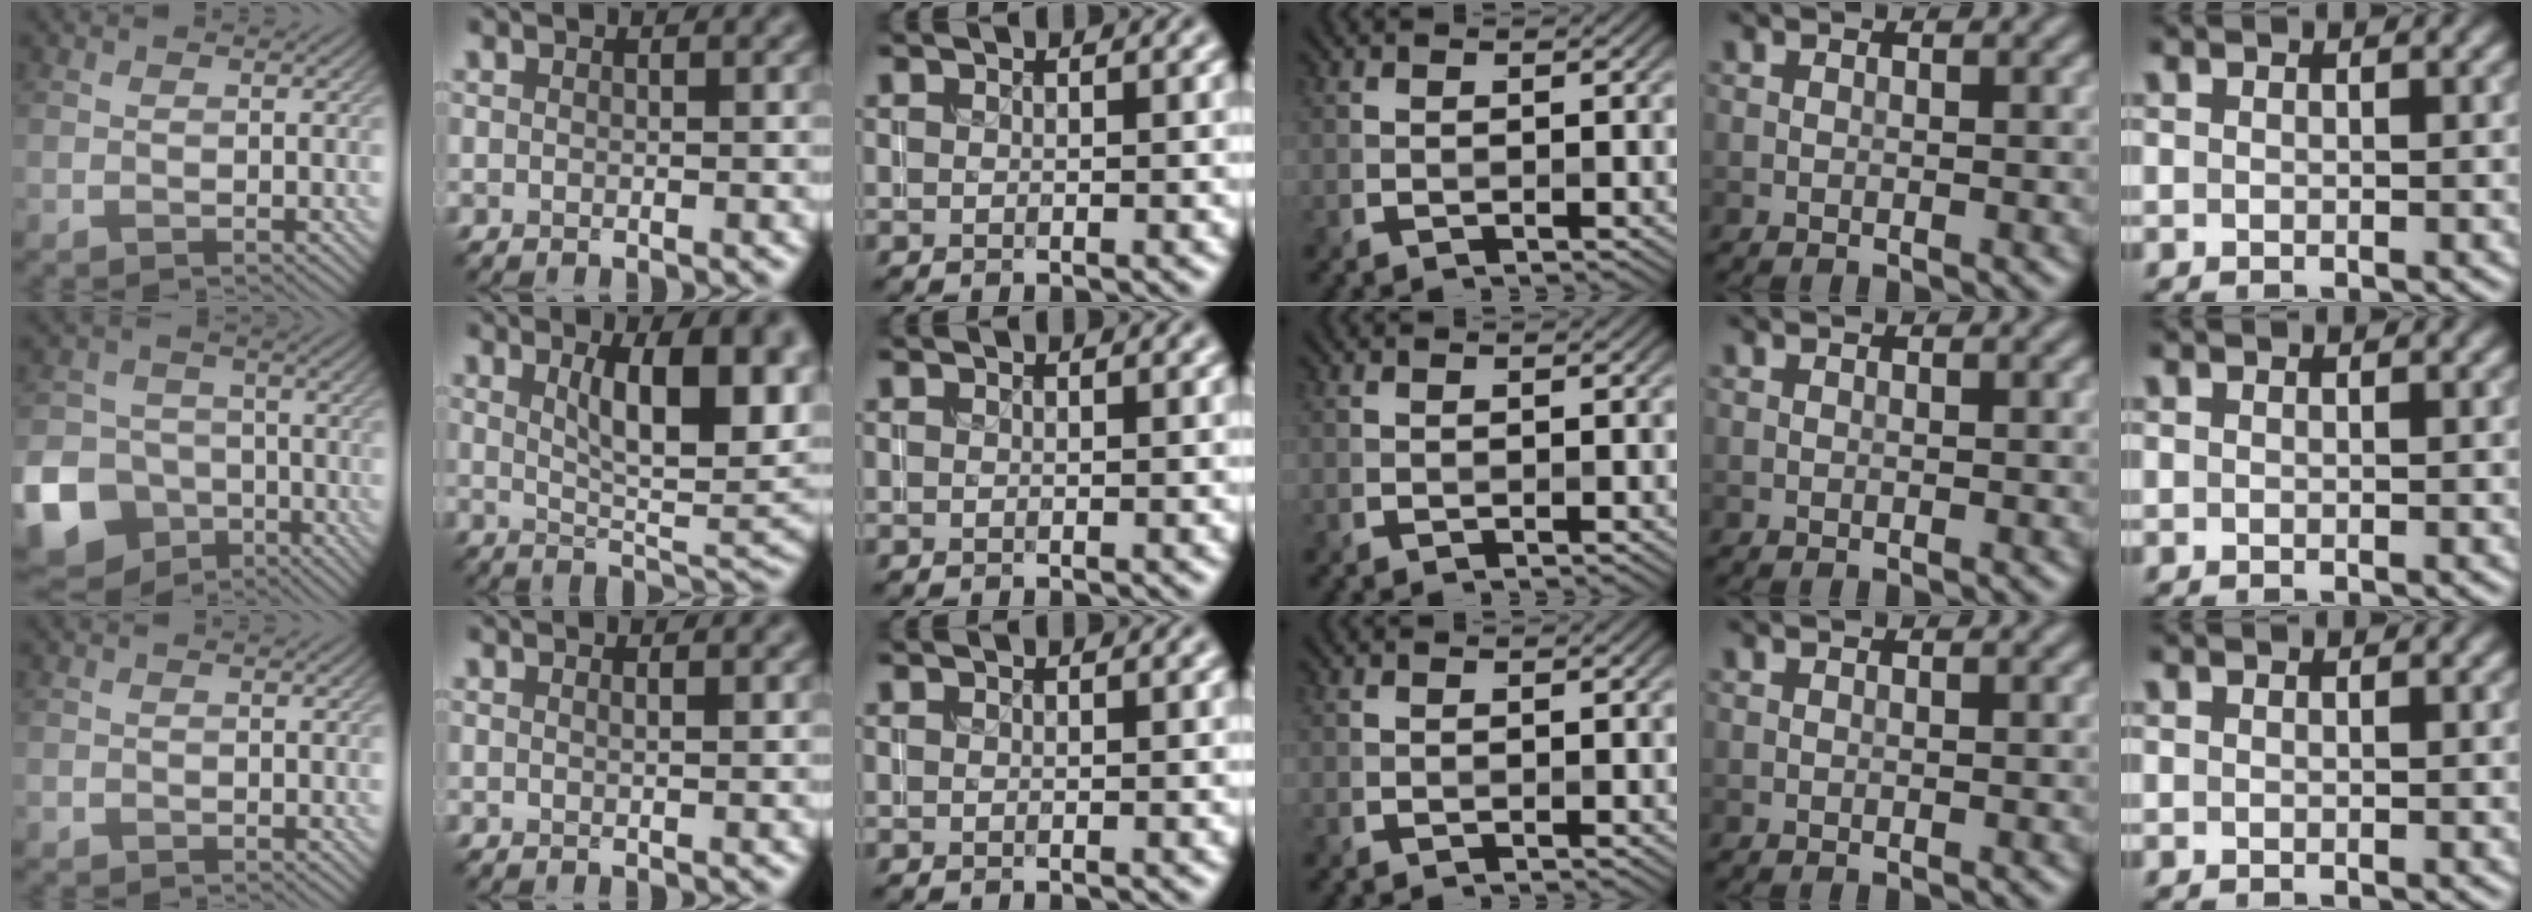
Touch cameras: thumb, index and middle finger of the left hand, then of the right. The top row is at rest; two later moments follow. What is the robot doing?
{"motion": "insert", "object": "coin"}